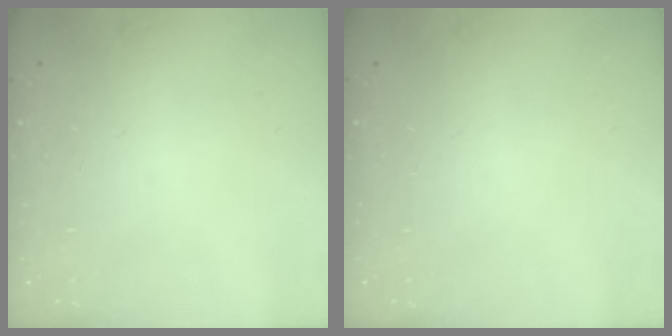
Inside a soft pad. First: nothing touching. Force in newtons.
{"total": 0.0}